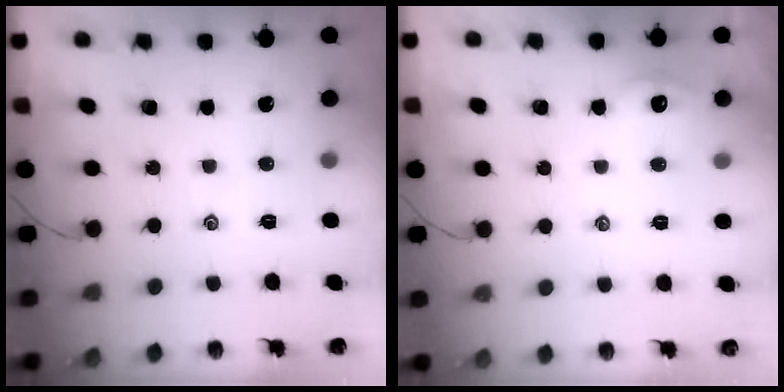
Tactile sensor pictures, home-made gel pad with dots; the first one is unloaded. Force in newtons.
{"total": 2.4, "press": 2.3, "slide": 0.4}